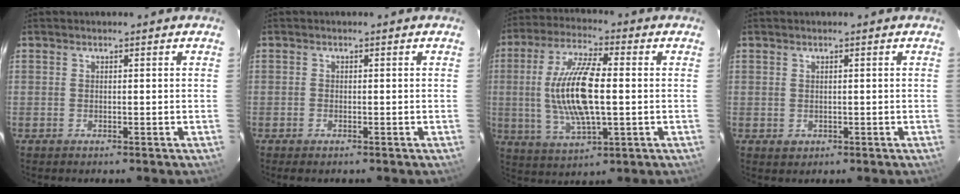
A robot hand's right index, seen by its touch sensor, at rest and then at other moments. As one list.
[{"total": 1.0, "force": [-0.7, 0.5, 0.4], "torque": [-0.007, -0.002, -0.015]}, {"total": 14.8, "force": [-0.1, 4.7, 14.1], "torque": [-0.281, 0.001, 0.002]}, {"total": 1.7, "force": [0.0, 1.6, 0.3], "torque": [0.001, 0.000, 0.002]}]